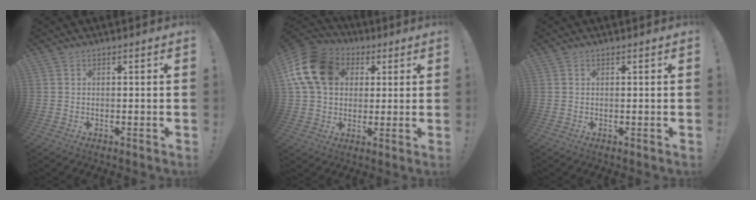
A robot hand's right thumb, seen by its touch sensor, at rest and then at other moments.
{"total": 17.3, "force": [4.9, 13.3, 9.9], "torque": [-0.169, -0.002, 0.099]}
{"total": 0.0}